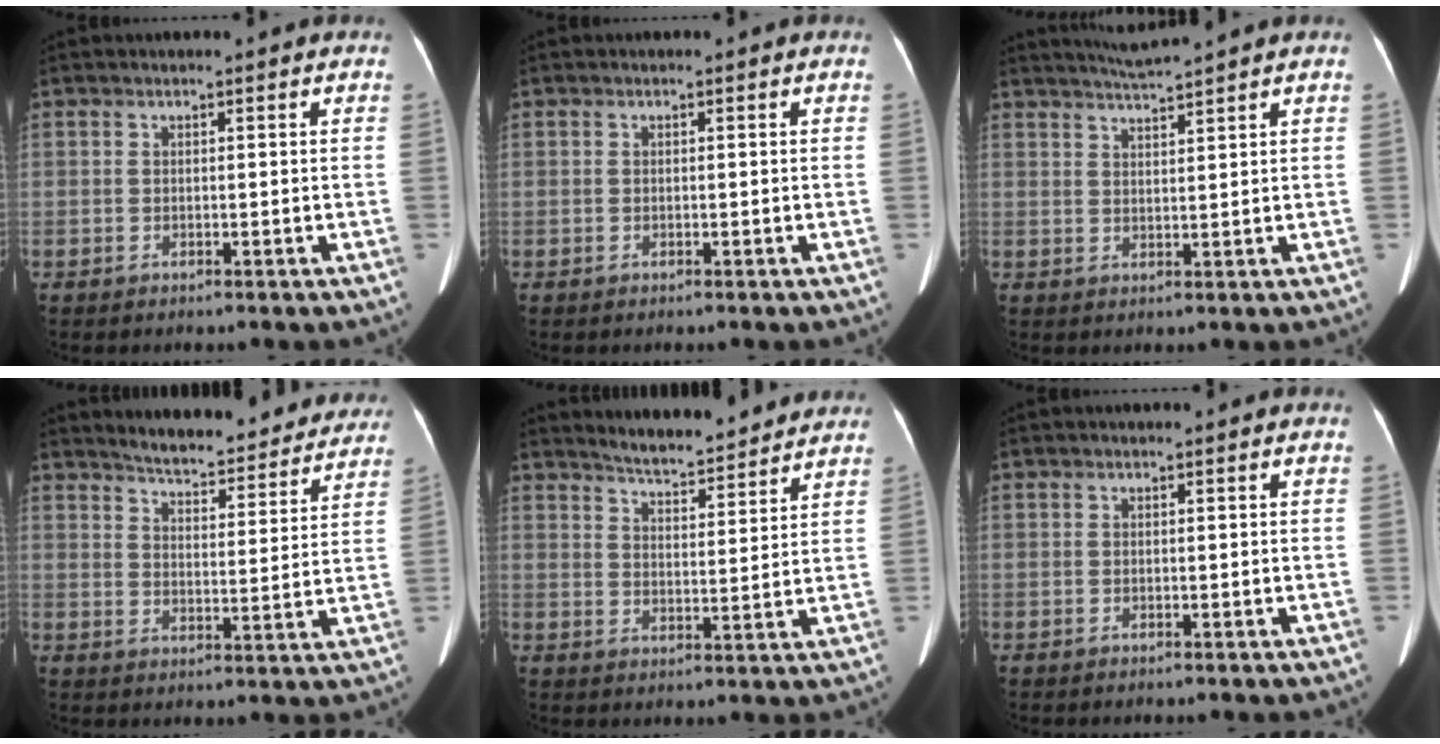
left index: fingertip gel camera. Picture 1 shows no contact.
{"total": 0.0}
{"total": 4.0, "force": [3.6, -1.5, 0.9], "torque": [-0.018, 0.001, 0.069]}
{"total": 17.0, "force": [15.9, 3.6, 4.9], "torque": [-0.050, -0.010, 0.196]}
{"total": 9.9, "force": [9.4, 1.3, 2.7], "torque": [-0.044, 0.008, 0.133]}
{"total": 0.0}